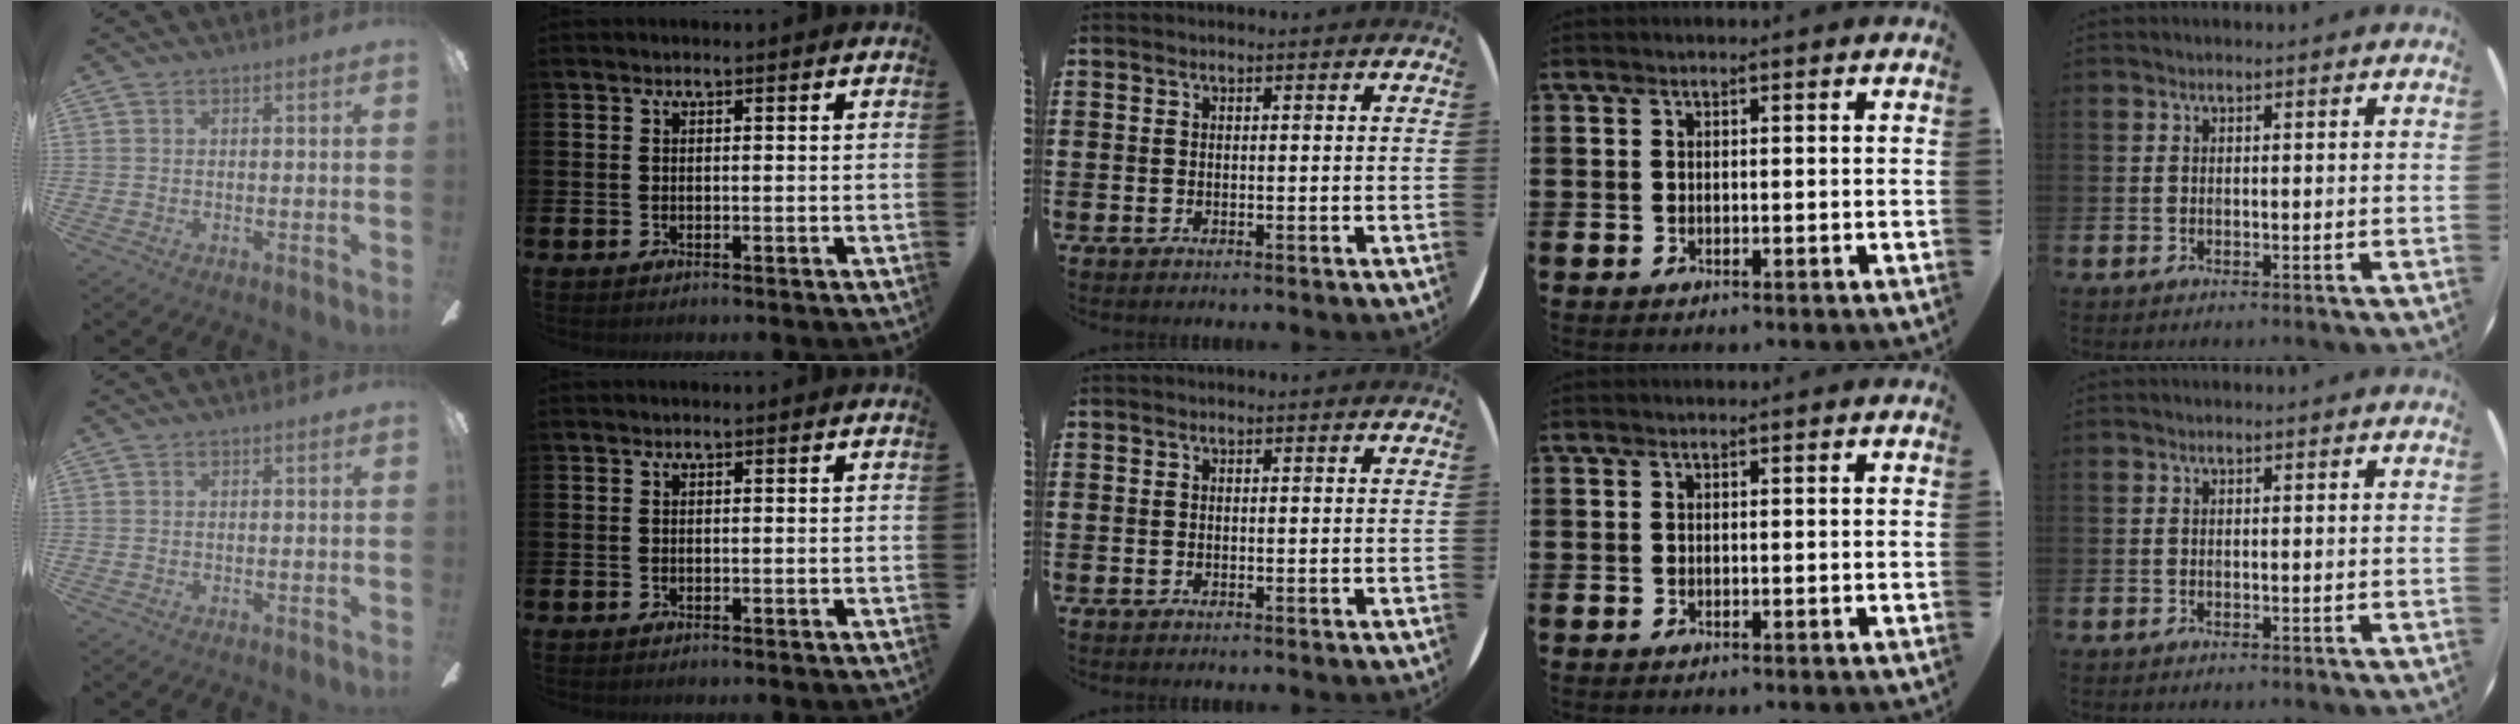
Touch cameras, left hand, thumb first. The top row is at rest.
{}